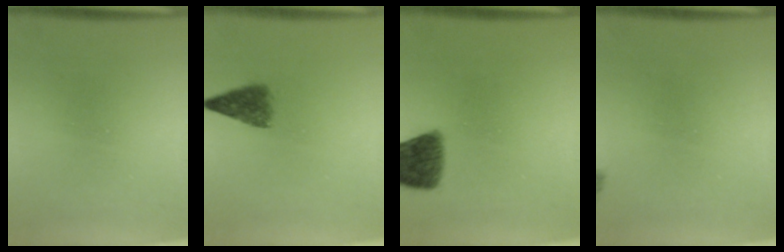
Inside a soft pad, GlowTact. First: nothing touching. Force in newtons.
{"total": 4.1}
{"total": 8.3}
{"total": 1.3}